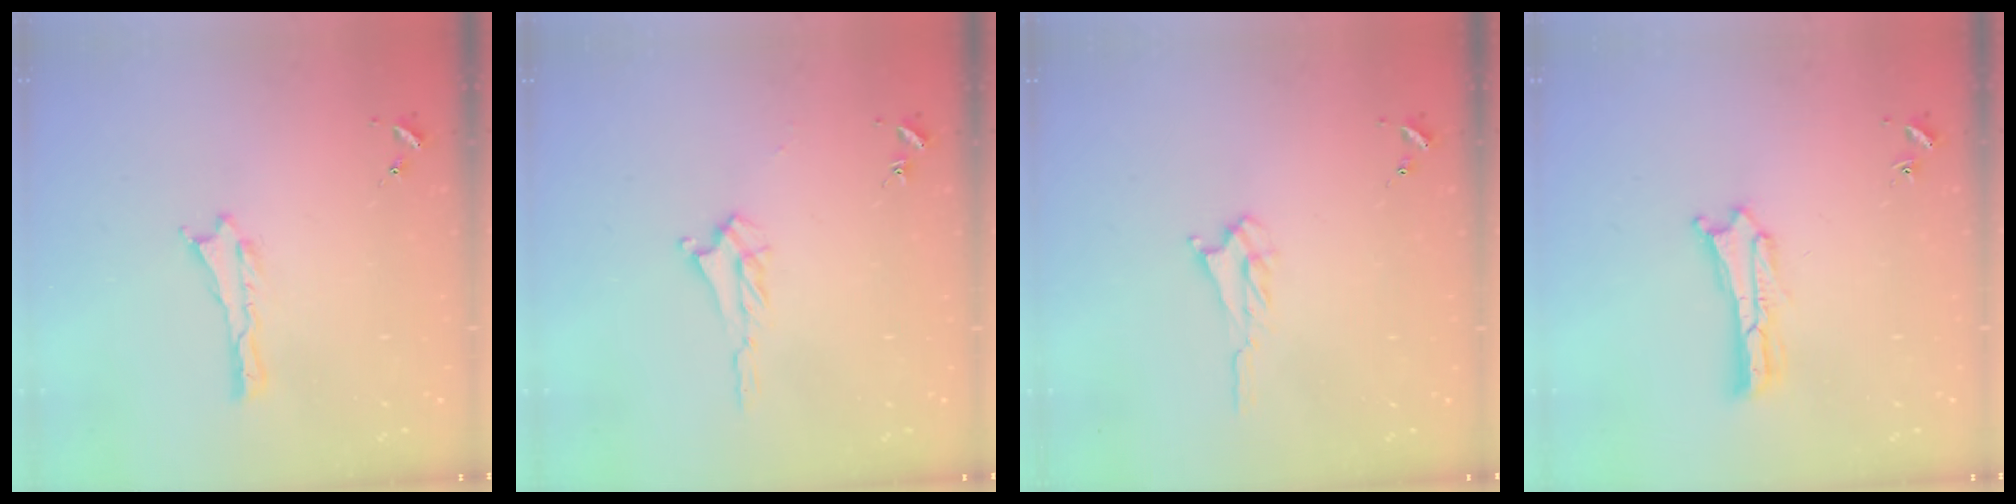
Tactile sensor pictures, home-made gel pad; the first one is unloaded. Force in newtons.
{"total": 2.4, "press": 2.4, "slide": 0.4}
{"total": 2.5, "press": 2.5, "slide": 0.3}
{"total": 1.2, "press": 1.2, "slide": 0.2}